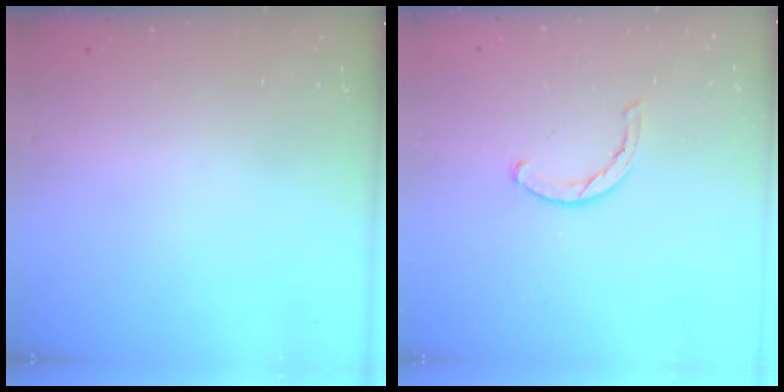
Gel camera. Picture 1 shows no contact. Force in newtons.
{"total": 1.8, "press": 1.8, "slide": 0.3}